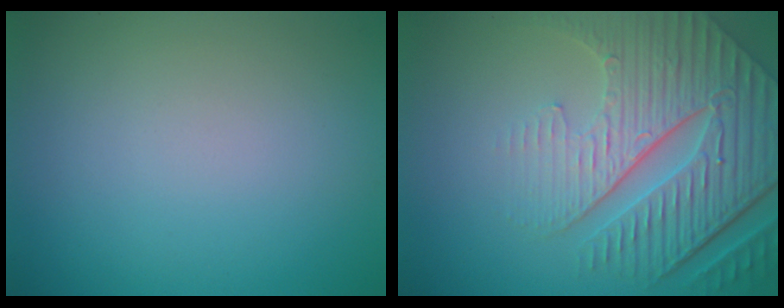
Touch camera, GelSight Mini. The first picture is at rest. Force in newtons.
{"total": 8.7, "press": 6.1, "slide": 6.1}